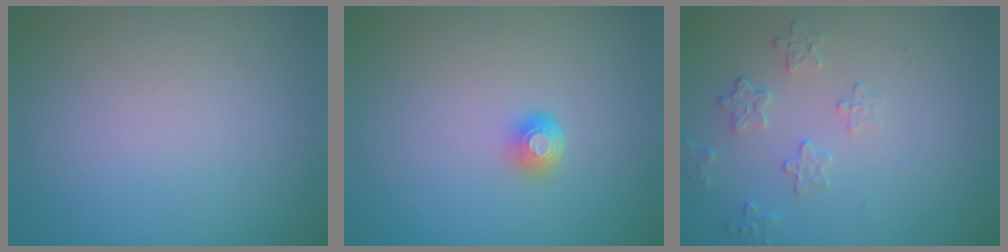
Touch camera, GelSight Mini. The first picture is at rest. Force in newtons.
{"total": 1.6, "press": 1.2, "slide": 1.0}
{"total": 1.9, "press": 1.3, "slide": 1.4}